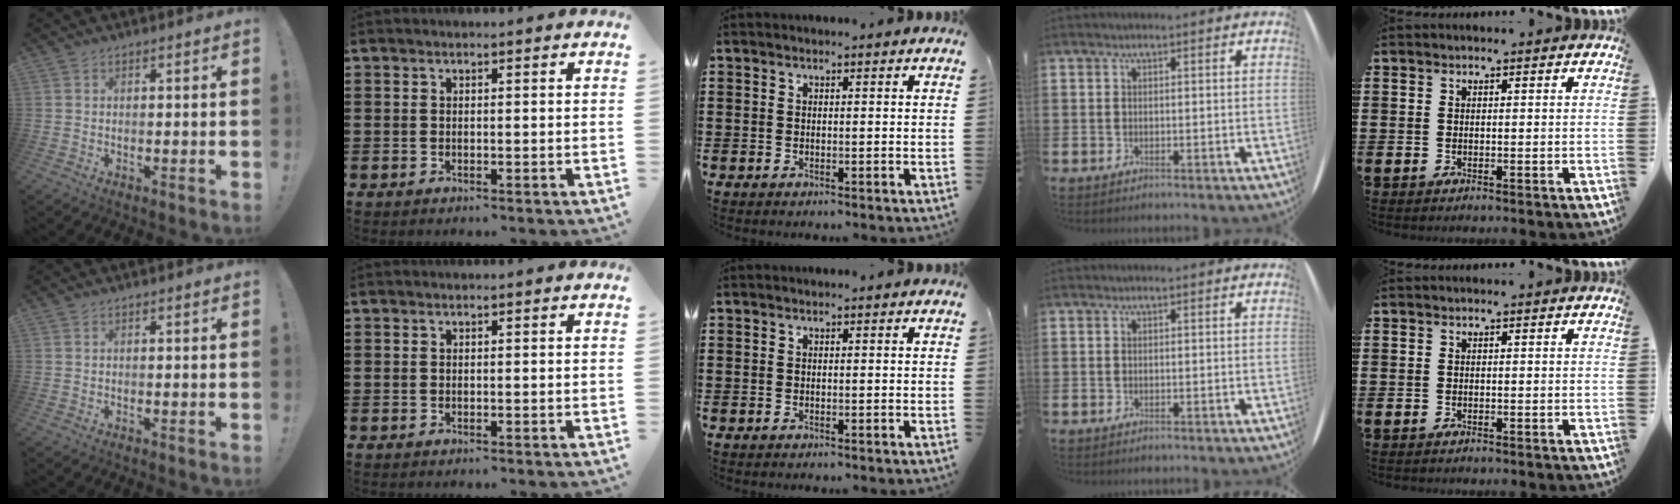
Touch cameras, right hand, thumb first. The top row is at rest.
{}